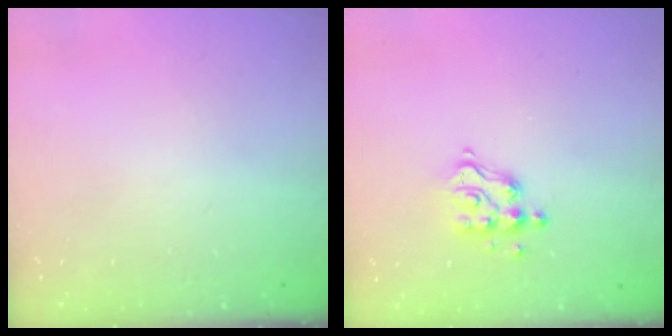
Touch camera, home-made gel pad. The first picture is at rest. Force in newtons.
{"total": 8.3, "press": 8.3, "slide": 0.4}